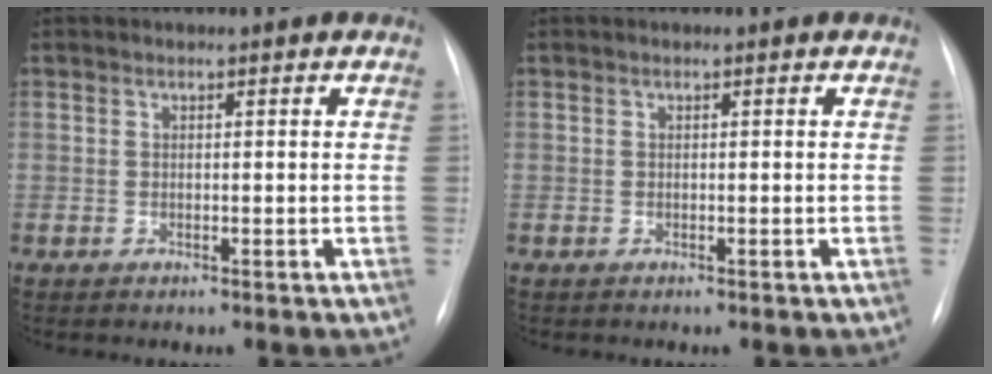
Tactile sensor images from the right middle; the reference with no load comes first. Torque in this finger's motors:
{"motor_torque": [-0.10, -0.12, -0.06, -0.01]}